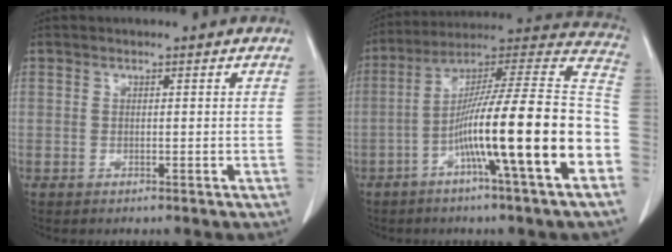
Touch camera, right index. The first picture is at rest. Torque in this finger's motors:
{"motor_torque": [2.13, -0.01, 1.05, 0.21]}